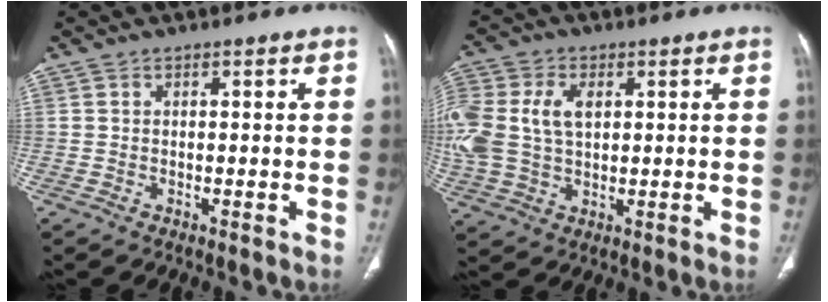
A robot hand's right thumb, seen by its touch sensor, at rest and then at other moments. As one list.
[{"total": 17.9, "force": [3.1, 12.3, 12.6], "torque": [-0.321, 0.019, 0.067]}]